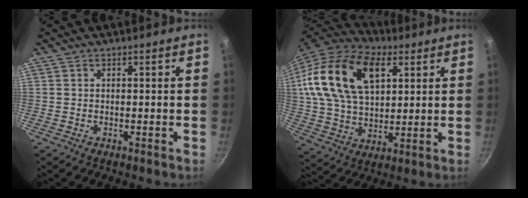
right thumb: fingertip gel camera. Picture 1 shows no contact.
{"total": 23.8, "force": [8.6, 14.4, 17.0], "torque": [-0.305, -0.003, 0.149]}